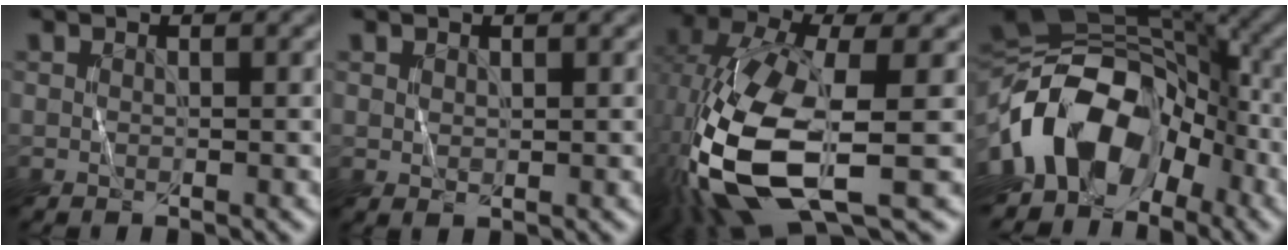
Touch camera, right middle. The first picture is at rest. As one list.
[{"total": 0.7, "force": [0.4, 0.4, 0.4], "torque": [-0.009, -0.002, 0.010]}, {"total": 12.6, "force": [-2.9, 5.6, 10.9], "torque": [-0.256, -0.018, -0.055]}, {"total": 13.8, "force": [-5.6, 8.9, 8.9], "torque": [-0.150, 0.014, -0.114]}]